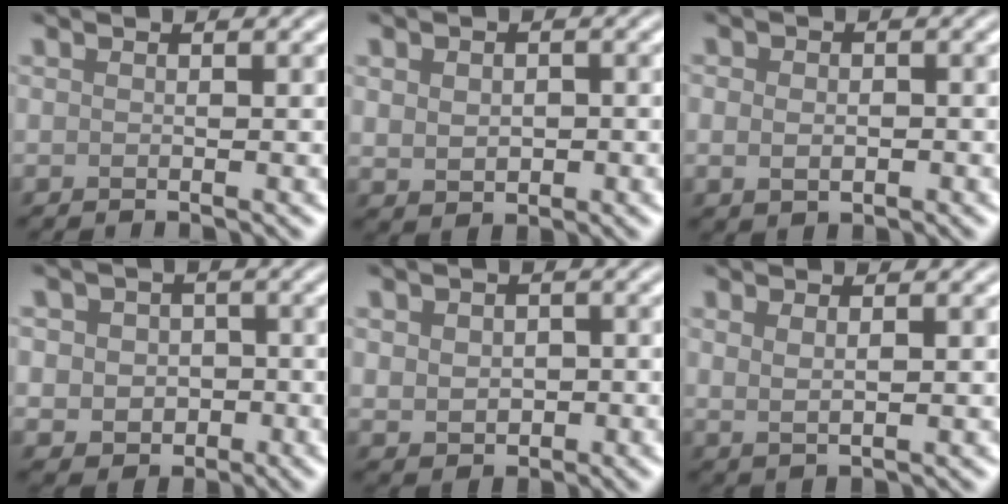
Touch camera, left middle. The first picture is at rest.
{"total": 2.6, "force": [0.2, 2.0, 1.6], "torque": [-0.028, -0.002, 0.013]}
{"total": 2.3, "force": [-0.1, 1.8, 1.4], "torque": [-0.014, 0.004, -0.003]}
{"total": 4.5, "force": [0.0, 4.0, 2.1], "torque": [-0.026, 0.012, -0.017]}
{"total": 3.1, "force": [0.2, 2.6, 1.7], "torque": [-0.029, -0.003, 0.006]}
{"total": 1.5, "force": [0.6, 0.6, 1.3], "torque": [-0.025, -0.004, 0.017]}